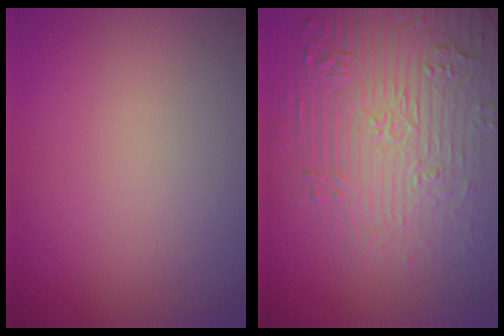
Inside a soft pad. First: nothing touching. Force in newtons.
{"total": 7.3, "press": 5.4, "slide": 4.8}